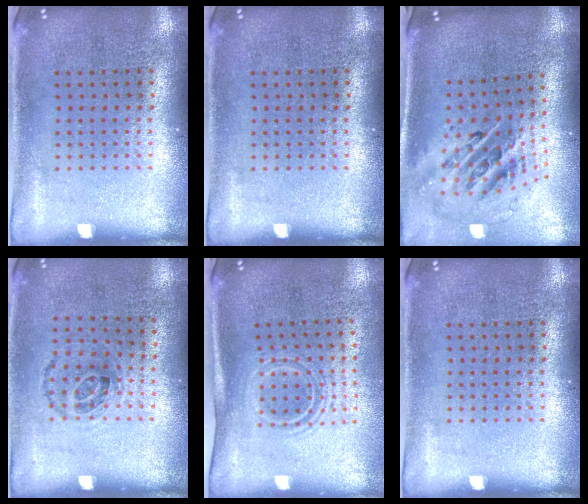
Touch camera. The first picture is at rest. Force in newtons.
{"total": 0.0}
{"total": 2.3, "press": 1.6, "slide": 1.7}
{"total": 1.0, "press": 0.7, "slide": 0.7}
{"total": 1.6, "press": 1.1, "slide": 1.2}
{"total": 0.0}